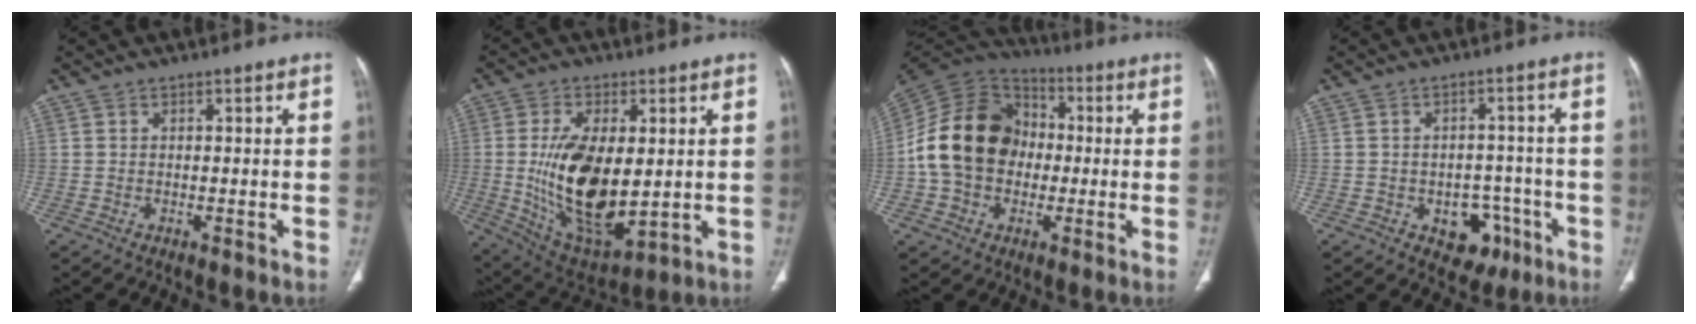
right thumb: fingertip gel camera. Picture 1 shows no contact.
{"total": 18.8, "force": [0.2, 9.5, 16.2], "torque": [-0.283, -0.021, 0.026]}
{"total": 18.0, "force": [-0.8, 14.3, 10.9], "torque": [-0.183, 0.031, -0.022]}
{"total": 7.4, "force": [-3.2, 5.5, 3.8], "torque": [-0.014, 0.028, -0.034]}